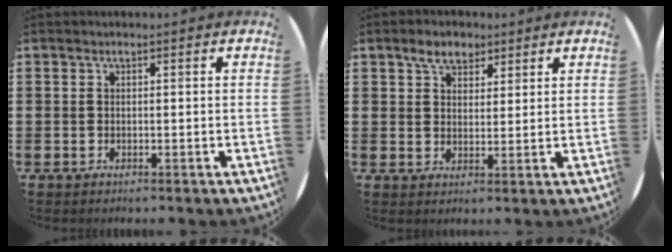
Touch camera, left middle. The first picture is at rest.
{"total": 4.0, "force": [3.0, 2.3, 1.4], "torque": [-0.018, 0.005, 0.053]}